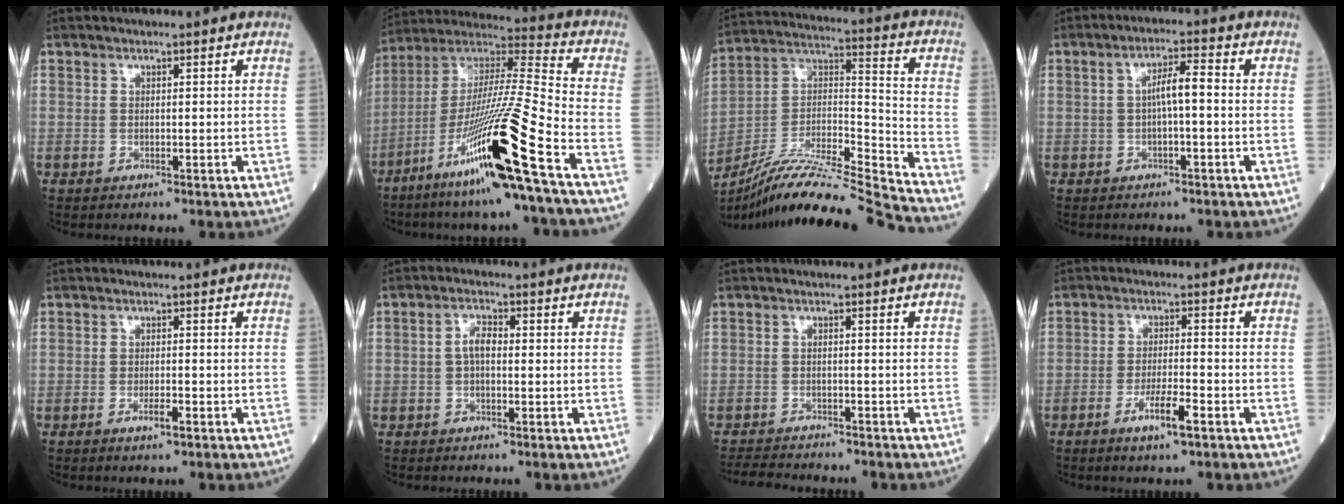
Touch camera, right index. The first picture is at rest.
{"total": 21.9, "force": [-10.5, -1.2, 19.2], "torque": [-0.373, -0.043, -0.201]}
{"total": 23.2, "force": [-21.1, -1.4, 9.4], "torque": [-0.187, -0.002, -0.356]}
{"total": 4.0, "force": [-0.2, 0.5, 4.0], "torque": [-0.071, 0.010, -0.001]}
{"total": 2.1, "force": [-1.1, 0.3, 1.8], "torque": [-0.030, -0.001, -0.018]}
{"total": 2.8, "force": [-0.1, 1.3, 2.5], "torque": [-0.051, 0.010, -0.003]}
{"total": 6.3, "force": [-6.0, 0.9, 1.8], "torque": [-0.028, -0.013, -0.095]}
{"total": 5.1, "force": [-2.7, 0.5, 4.3], "torque": [-0.081, -0.005, -0.050]}